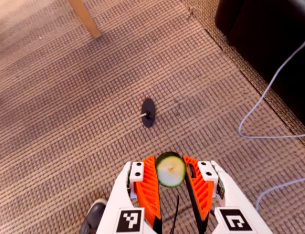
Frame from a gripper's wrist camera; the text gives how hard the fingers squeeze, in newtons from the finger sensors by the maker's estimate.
{"total": 9.9, "left": 9.7, "right": 10.2}